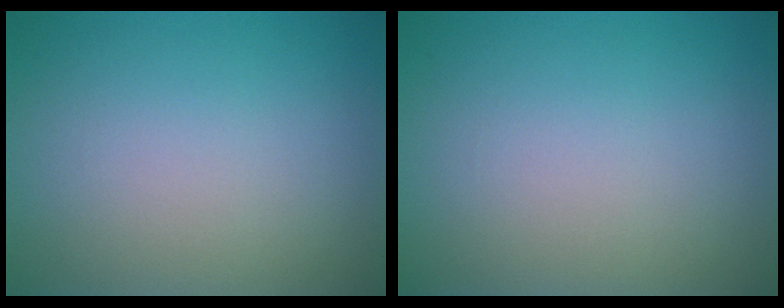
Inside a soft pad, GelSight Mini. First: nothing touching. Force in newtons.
{"total": 0.0}